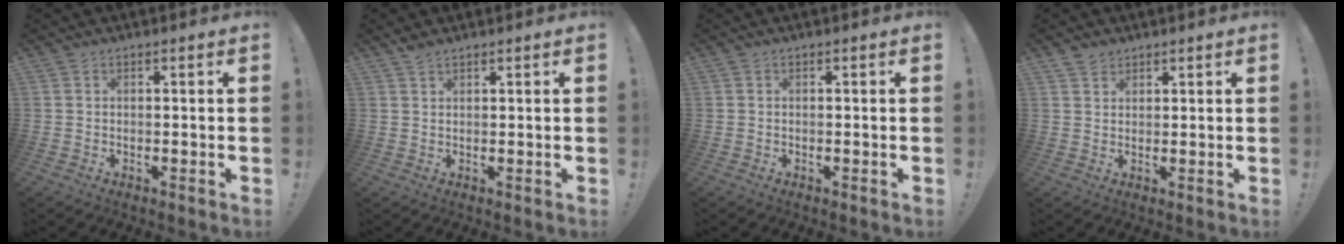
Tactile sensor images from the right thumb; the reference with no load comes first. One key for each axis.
{"total": 2.0, "fx": 1.7, "fy": 0.7, "fz": 0.7, "tx": -0.008, "ty": -0.006, "tz": 0.031}
{"total": 0.0}
{"total": 2.7, "fx": 2.2, "fy": 1.6, "fz": 0.4, "tx": 0.002, "ty": -0.013, "tz": 0.040}